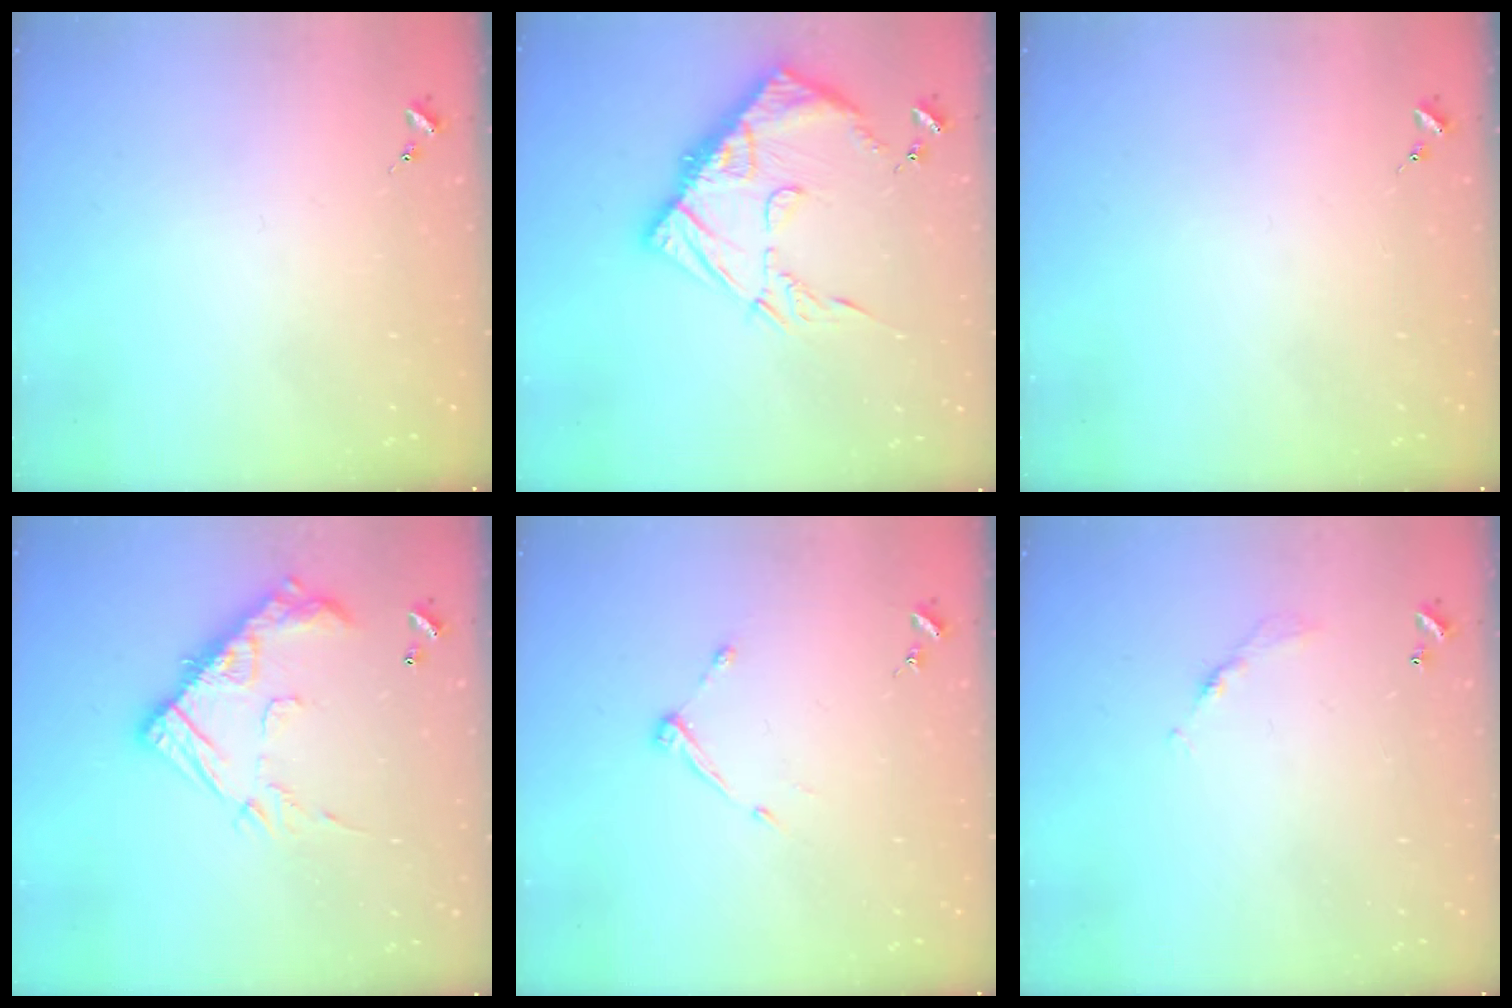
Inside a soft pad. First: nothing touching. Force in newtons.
{"total": 15.6, "press": 15.5, "slide": 1.4}
{"total": 0.0}
{"total": 17.5, "press": 17.4, "slide": 1.3}
{"total": 5.5, "press": 5.5, "slide": 0.7}
{"total": 4.4, "press": 4.3, "slide": 0.2}